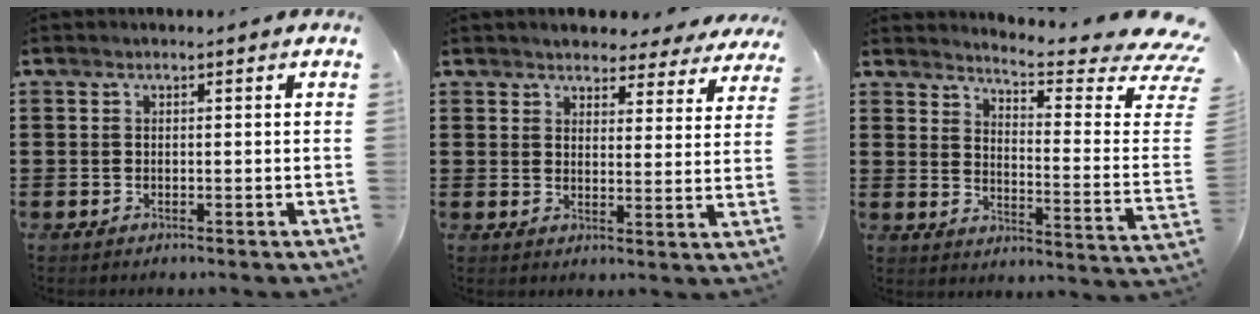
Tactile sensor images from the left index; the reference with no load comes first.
{"total": 3.8, "force": [3.8, 0.4, 0.1], "torque": [-0.019, -0.015, 0.067]}
{"total": 5.2, "force": [4.5, -0.3, 2.7], "torque": [-0.051, -0.055, 0.067]}